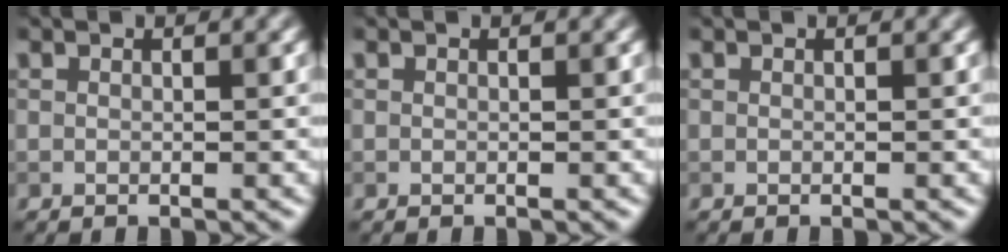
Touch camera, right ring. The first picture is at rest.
{"total": 0.0}
{"total": 0.0}